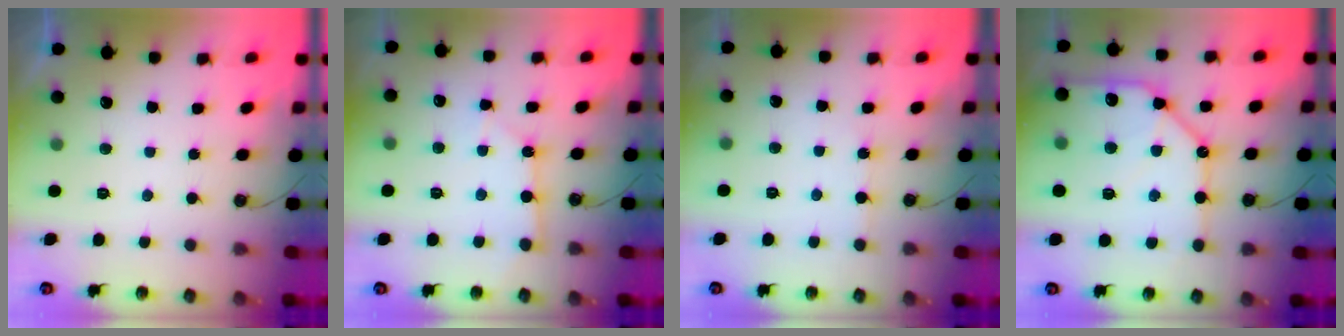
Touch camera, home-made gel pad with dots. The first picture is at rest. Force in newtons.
{"total": 3.1, "press": 3.1, "slide": 0.2}
{"total": 2.4, "press": 2.4, "slide": 0.3}
{"total": 20.0, "press": 19.9, "slide": 2.3}